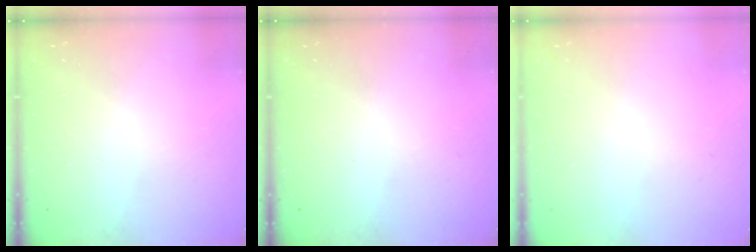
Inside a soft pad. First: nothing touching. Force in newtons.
{"total": 0.0}
{"total": 0.6, "press": 0.5, "slide": 0.2}